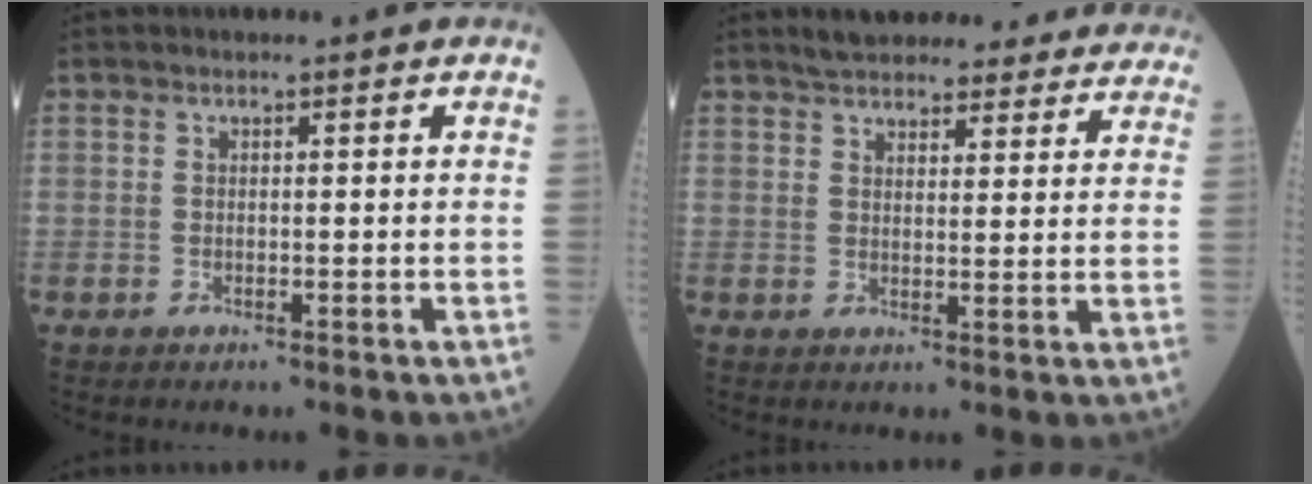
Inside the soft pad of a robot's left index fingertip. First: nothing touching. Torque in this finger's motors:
{"motor_torque": [0.15, -1.05, 0.55, 0.09]}